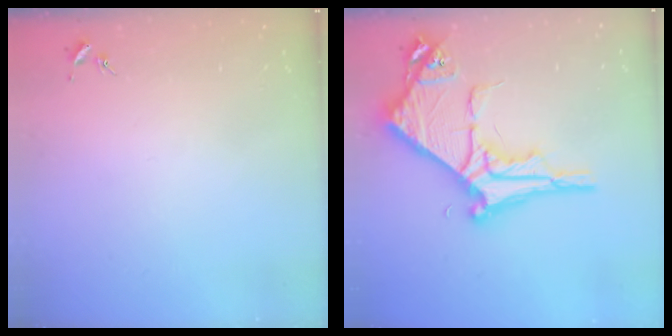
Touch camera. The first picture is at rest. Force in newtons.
{"total": 8.7, "press": 8.7, "slide": 1.0}